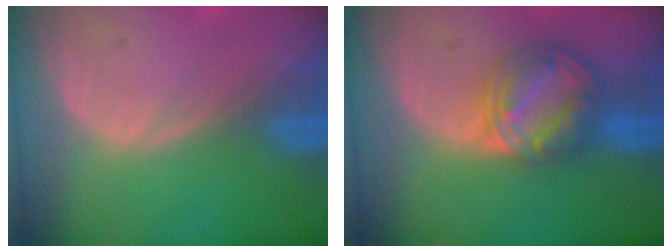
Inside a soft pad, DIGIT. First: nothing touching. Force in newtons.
{"total": 8.3, "press": 7.1, "slide": 4.3}